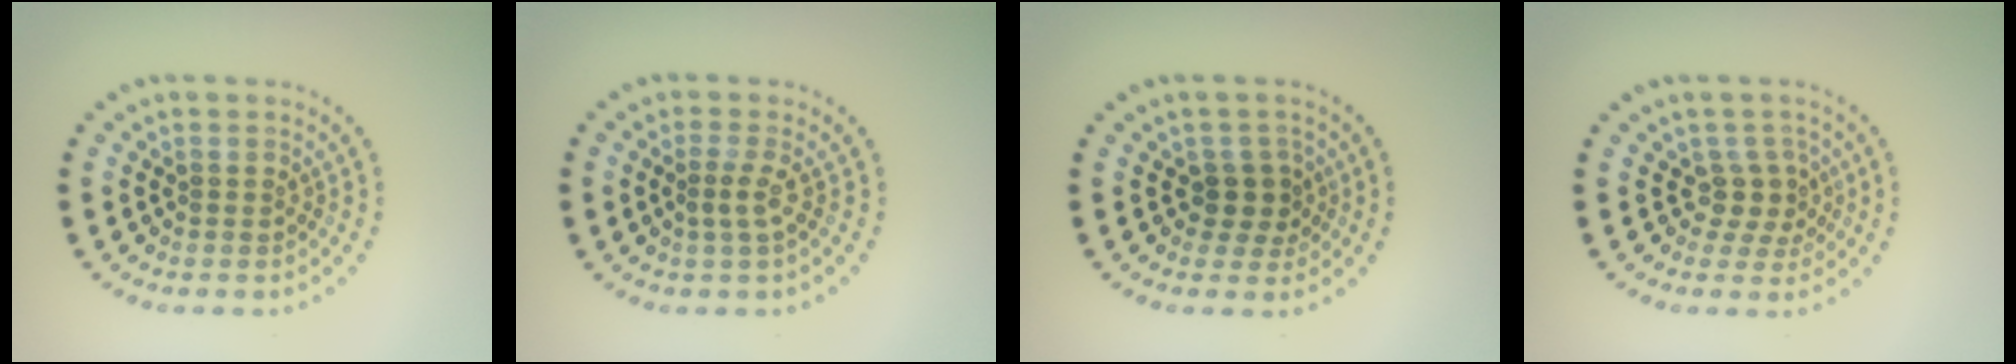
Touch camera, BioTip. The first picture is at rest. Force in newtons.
{"total": 1.6, "press": 1.1, "slide": 1.3}
{"total": 2.2, "press": 1.7, "slide": 1.4}
{"total": 2.2, "press": 1.7, "slide": 1.4}